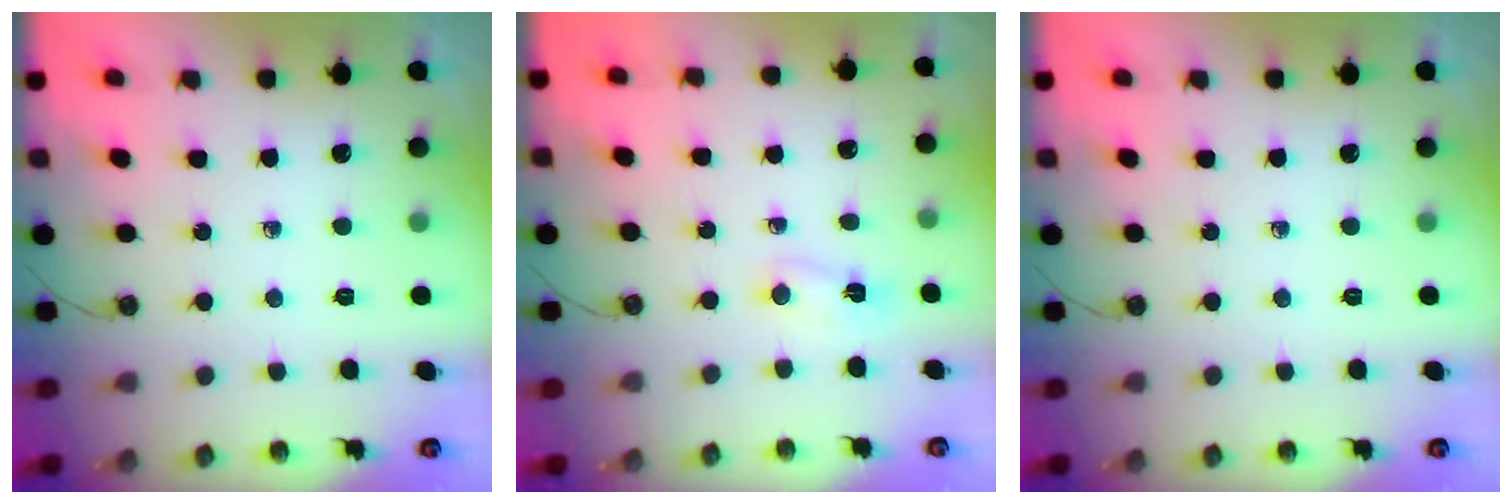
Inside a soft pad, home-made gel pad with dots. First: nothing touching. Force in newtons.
{"total": 3.3, "press": 3.2, "slide": 0.7}
{"total": 0.0}